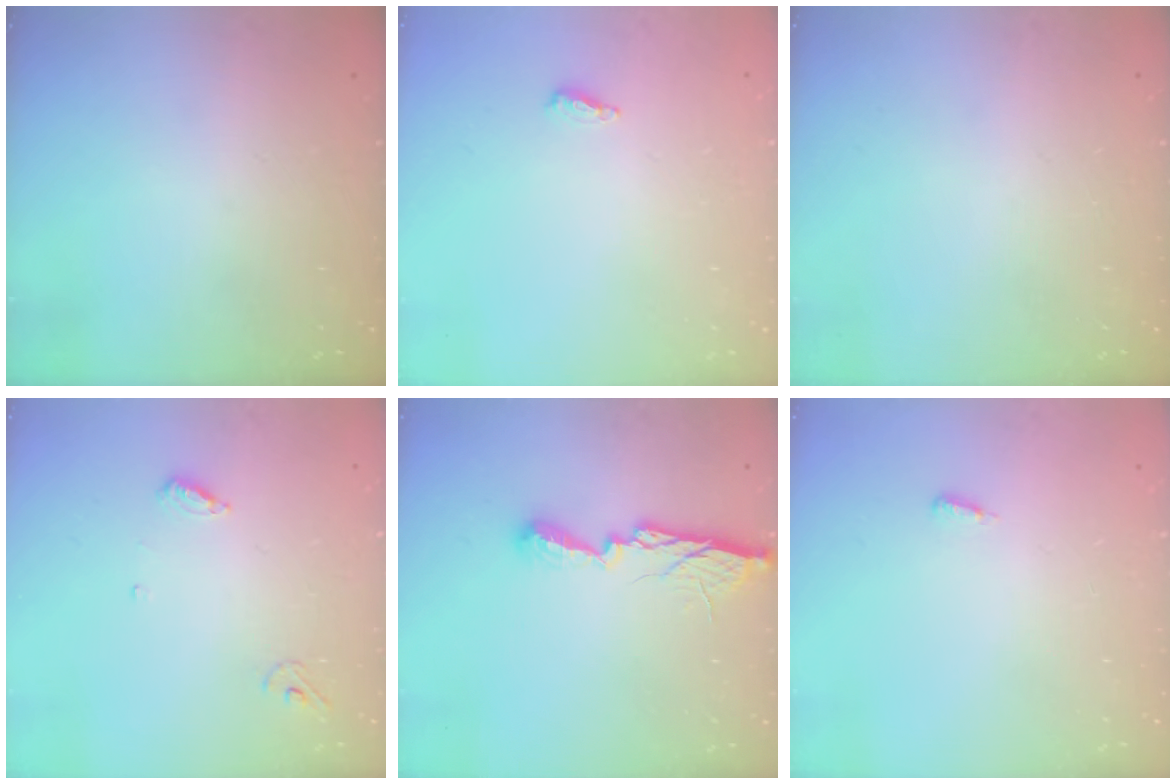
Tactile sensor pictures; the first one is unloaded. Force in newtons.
{"total": 4.6, "press": 4.4, "slide": 1.1}
{"total": 0.0}
{"total": 5.9, "press": 5.9, "slide": 0.6}
{"total": 10.7, "press": 10.7, "slide": 0.3}
{"total": 3.6, "press": 2.7, "slide": 2.4}